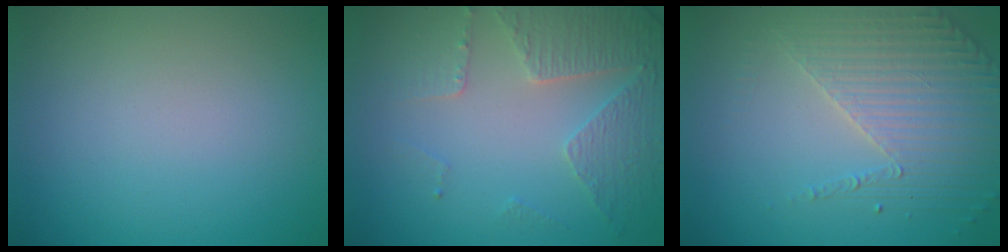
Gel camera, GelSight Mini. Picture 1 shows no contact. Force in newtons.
{"total": 4.6, "press": 3.4, "slide": 3.1}
{"total": 4.1, "press": 3.3, "slide": 2.4}